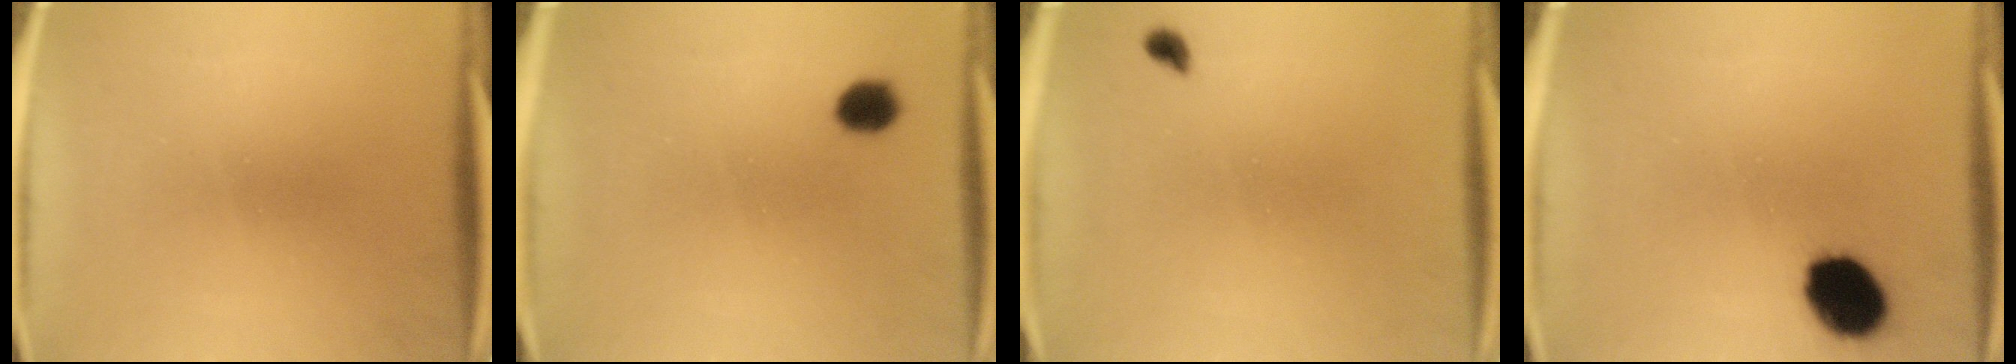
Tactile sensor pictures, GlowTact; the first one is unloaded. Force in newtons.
{"total": 3.3}
{"total": 1.4}
{"total": 10.9}